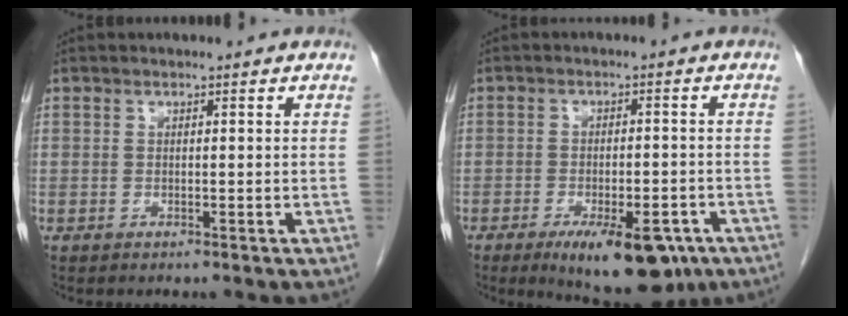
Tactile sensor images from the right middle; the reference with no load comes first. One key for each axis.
{"total": 12.0, "fx": -7.3, "fy": 4.3, "fz": 8.5, "tx": -0.109, "ty": -0.007, "tz": -0.099}